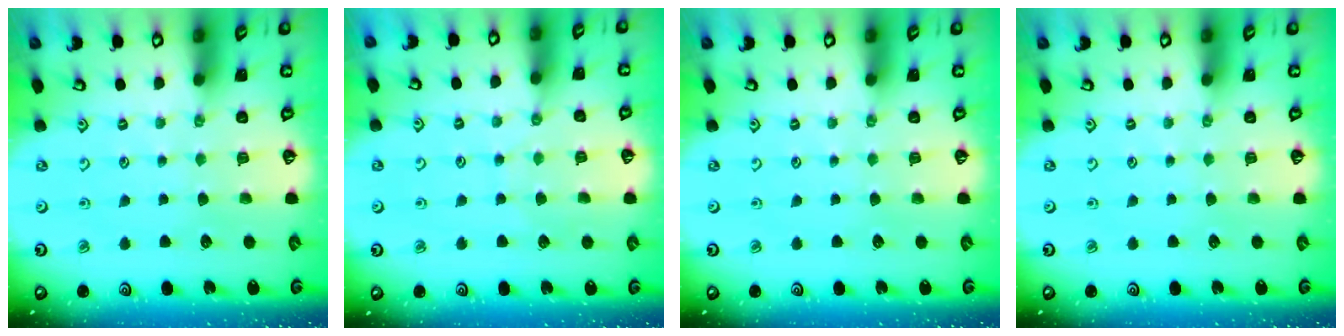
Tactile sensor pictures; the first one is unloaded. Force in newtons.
{"total": 4.8, "press": 4.8, "slide": 0.5}
{"total": 0.0}
{"total": 0.0}